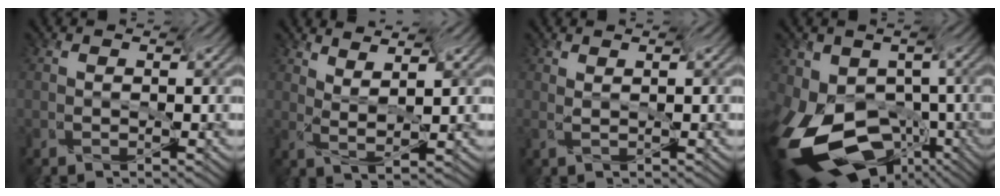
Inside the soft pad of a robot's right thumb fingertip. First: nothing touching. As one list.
[{"total": 3.9, "force": [2.8, 0.1, 2.7], "torque": [-0.065, -0.008, 0.055]}, {"total": 1.4, "force": [1.3, -0.4, 0.4], "torque": [-0.004, -0.007, 0.025]}, {"total": 15.2, "force": [-8.4, 9.7, 8.1], "torque": [-0.203, -0.036, -0.123]}]